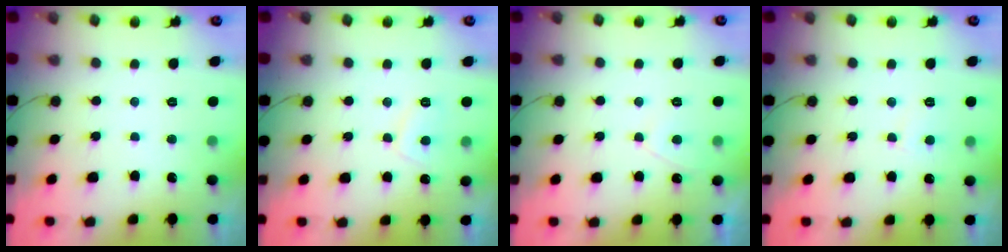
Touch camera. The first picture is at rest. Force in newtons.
{"total": 4.2, "press": 4.2, "slide": 0.6}
{"total": 2.4, "press": 2.4, "slide": 0.5}
{"total": 3.8, "press": 3.8, "slide": 0.4}